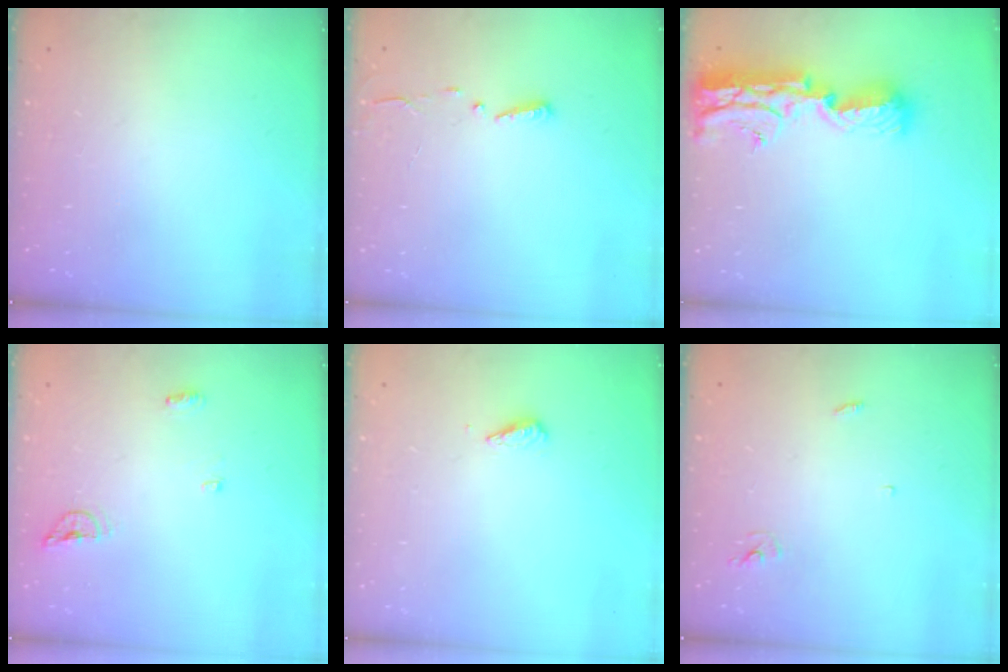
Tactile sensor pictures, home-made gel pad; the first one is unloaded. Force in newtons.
{"total": 3.0, "press": 2.9, "slide": 0.3}
{"total": 20.1, "press": 19.4, "slide": 5.5}
{"total": 5.9, "press": 5.8, "slide": 1.0}
{"total": 2.9, "press": 2.9, "slide": 0.4}
{"total": 2.4, "press": 2.4, "slide": 0.2}